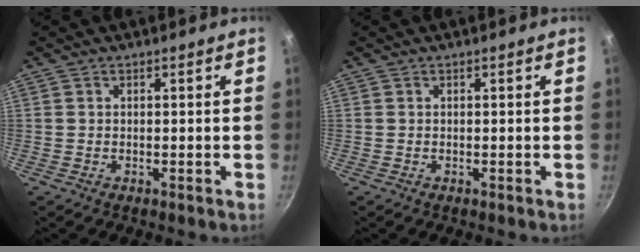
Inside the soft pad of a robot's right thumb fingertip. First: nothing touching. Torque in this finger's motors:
{"motor_torque": [0.36, 0.43, -0.27, -0.49, 0.00]}